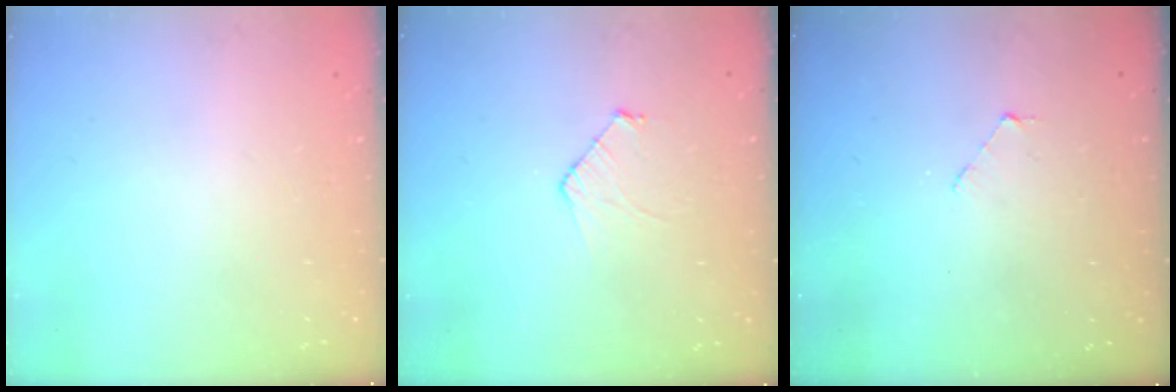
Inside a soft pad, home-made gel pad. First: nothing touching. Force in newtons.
{"total": 5.9, "press": 5.9, "slide": 0.5}
{"total": 1.9, "press": 1.9, "slide": 0.2}